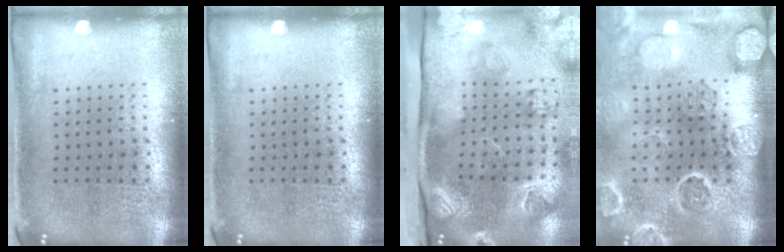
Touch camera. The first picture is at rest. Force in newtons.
{"total": 0.0}
{"total": 4.1, "press": 3.0, "slide": 2.8}
{"total": 4.2, "press": 3.5, "slide": 2.3}